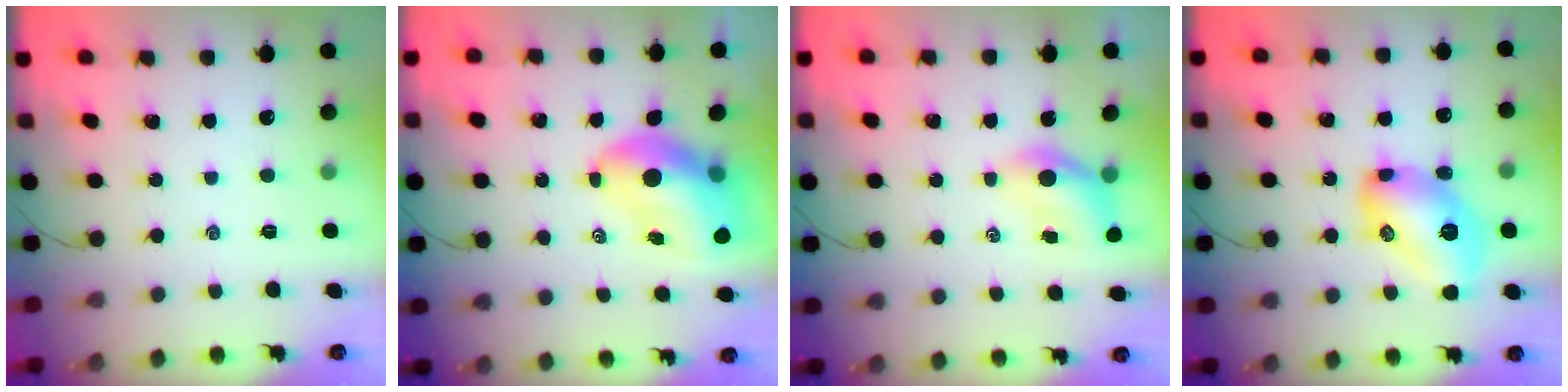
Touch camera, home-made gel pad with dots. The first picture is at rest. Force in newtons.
{"total": 10.5, "press": 10.1, "slide": 3.0}
{"total": 5.1, "press": 5.0, "slide": 1.2}
{"total": 15.4, "press": 15.4, "slide": 0.7}